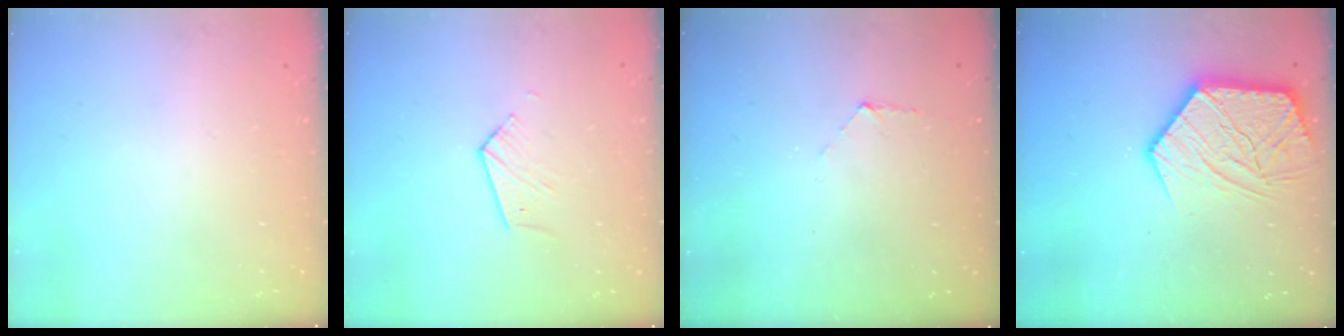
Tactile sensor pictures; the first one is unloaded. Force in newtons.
{"total": 3.9, "press": 3.8, "slide": 0.4}
{"total": 4.2, "press": 4.2, "slide": 0.5}
{"total": 16.2, "press": 16.1, "slide": 1.1}